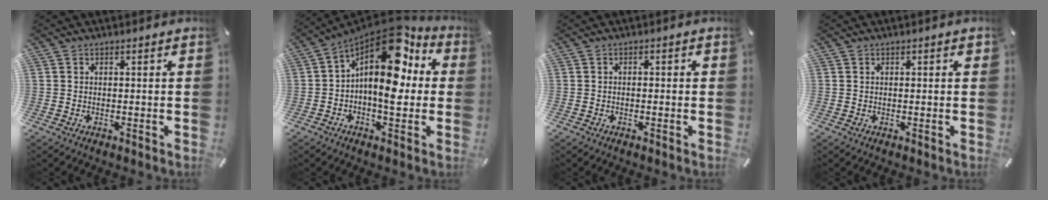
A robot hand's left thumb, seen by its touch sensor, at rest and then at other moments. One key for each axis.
{"total": 16.3, "fx": 4.7, "fy": 8.5, "fz": 13.1, "tx": -0.211, "ty": -0.054, "tz": 0.073}
{"total": 1.0, "fx": -0.5, "fy": 0.3, "fz": 0.8, "tx": -0.015, "ty": 0.001, "tz": -0.010}
{"total": 0.9, "fx": 0.2, "fy": 0.2, "fz": 0.8, "tx": -0.015, "ty": 0.002, "tz": 0.003}